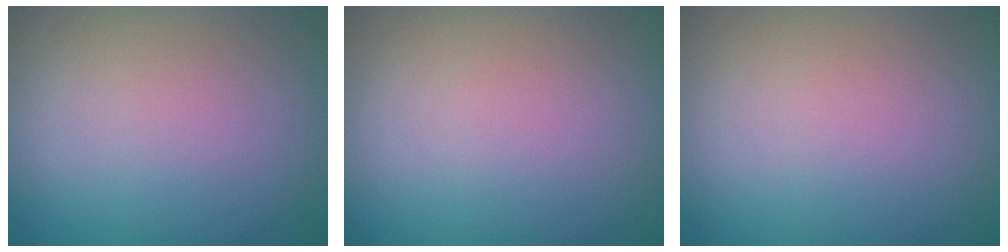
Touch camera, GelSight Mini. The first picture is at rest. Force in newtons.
{"total": 0.0}
{"total": 0.0}